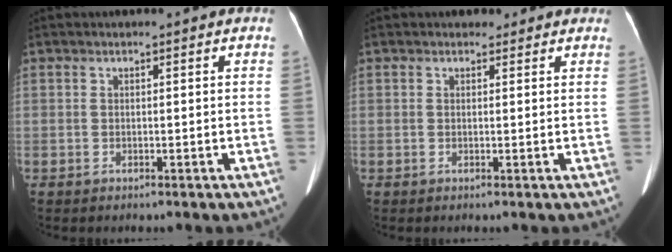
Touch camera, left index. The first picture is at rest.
{"total": 2.1, "force": [1.6, 1.3, 0.3], "torque": [0.004, 0.007, 0.015]}